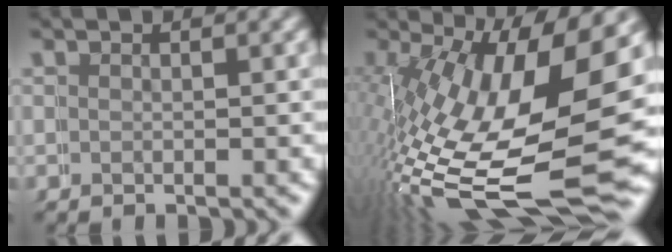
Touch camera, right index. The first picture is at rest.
{"total": 13.8, "force": [-2.9, 6.4, 11.9], "torque": [-0.209, -0.037, -0.017]}